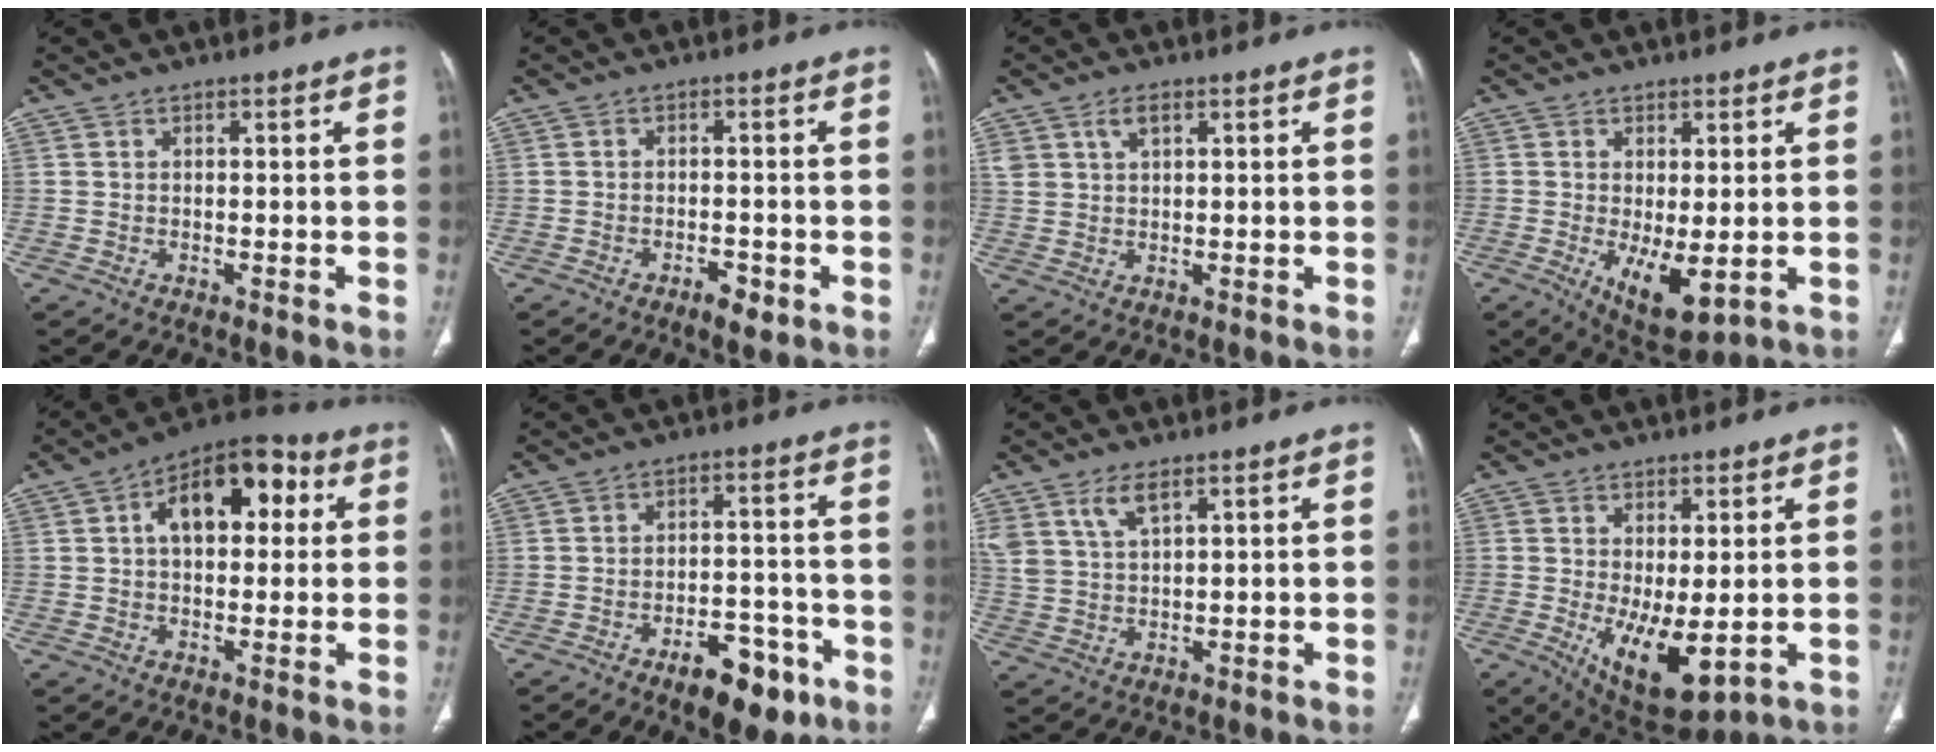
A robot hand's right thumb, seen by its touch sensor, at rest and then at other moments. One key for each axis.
{"total": 3.3, "fx": -1.9, "fy": 1.4, "fz": 2.3, "tx": -0.029, "ty": 0.006, "tz": -0.027}
{"total": 3.2, "fx": 1.7, "fy": 1.7, "fz": 2.1, "tx": -0.036, "ty": -0.005, "tz": 0.039}
{"total": 8.6, "fx": -1.7, "fy": 3.7, "fz": 7.6, "tx": -0.120, "ty": -0.024, "tz": -0.012}
{"total": 14.4, "fx": 3.3, "fy": 8.3, "fz": 11.3, "tx": -0.140, "ty": 0.028, "tz": 0.043}
{"total": 10.6, "fx": -6.1, "fy": 5.1, "fz": 7.0, "tx": -0.071, "ty": 0.035, "tz": -0.084}
{"total": 5.8, "fx": 3.6, "fy": 2.4, "fz": 3.8, "tx": -0.076, "ty": -0.012, "tz": 0.079}
{"total": 11.0, "fx": -1.8, "fy": 4.8, "fz": 9.8, "tx": -0.156, "ty": -0.024, "tz": -0.006}